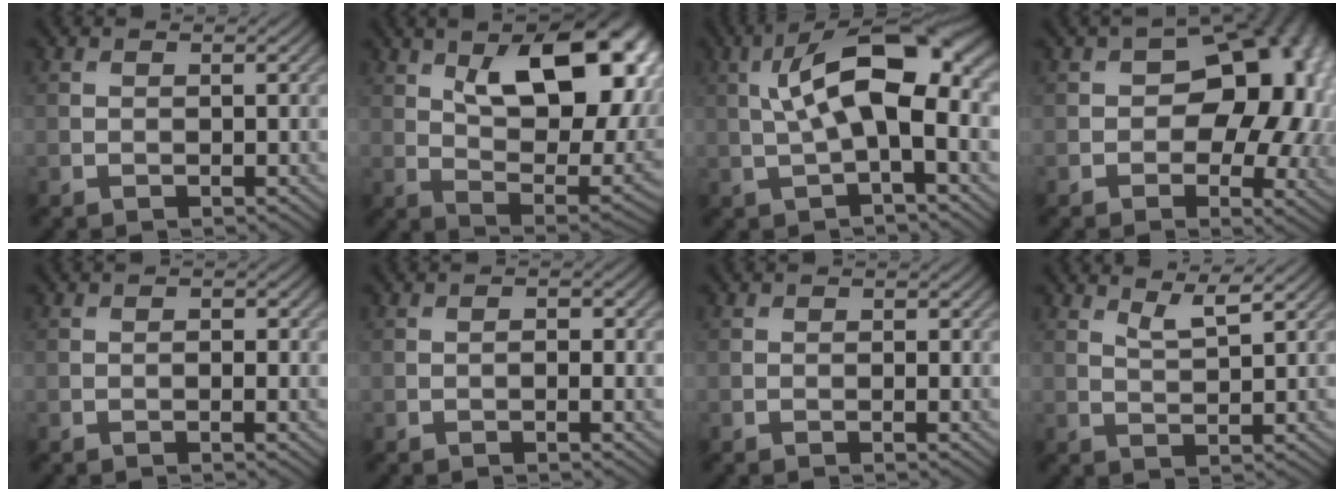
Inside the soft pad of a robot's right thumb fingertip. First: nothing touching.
{"total": 19.0, "force": [7.0, 9.7, 14.7], "torque": [-0.213, 0.016, 0.105]}
{"total": 11.2, "force": [0.9, 4.1, 10.4], "torque": [-0.180, 0.017, 0.016]}
{"total": 14.6, "force": [0.9, 9.5, 11.0], "torque": [-0.108, -0.008, 0.025]}
{"total": 1.0, "force": [-0.2, 0.3, 0.9], "torque": [-0.013, -0.002, 0.000]}
{"total": 1.3, "force": [-0.3, 0.4, 1.2], "torque": [-0.019, -0.002, 0.000]}
{"total": 0.0}
{"total": 2.8, "force": [2.0, 0.3, 1.9], "torque": [-0.036, -0.001, 0.050]}